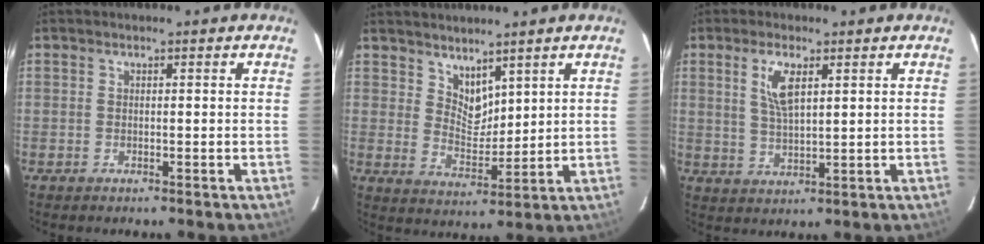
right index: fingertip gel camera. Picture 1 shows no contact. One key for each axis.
{"total": 5.5, "fx": 4.3, "fy": 2.7, "fz": 1.9, "tx": -0.023, "ty": -0.004, "tz": 0.084}
{"total": 5.6, "fx": 2.3, "fy": 1.8, "fz": 4.8, "tx": -0.092, "ty": 0.000, "tz": 0.049}